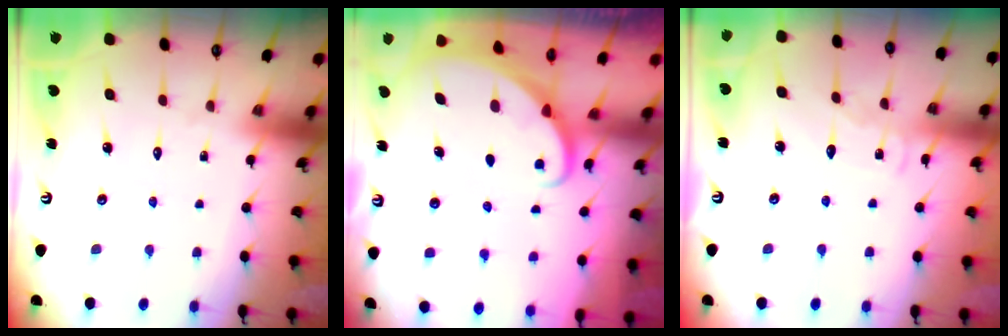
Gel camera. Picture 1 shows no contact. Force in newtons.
{"total": 1.9, "press": 1.9, "slide": 0.2}
{"total": 6.8, "press": 6.8, "slide": 0.7}